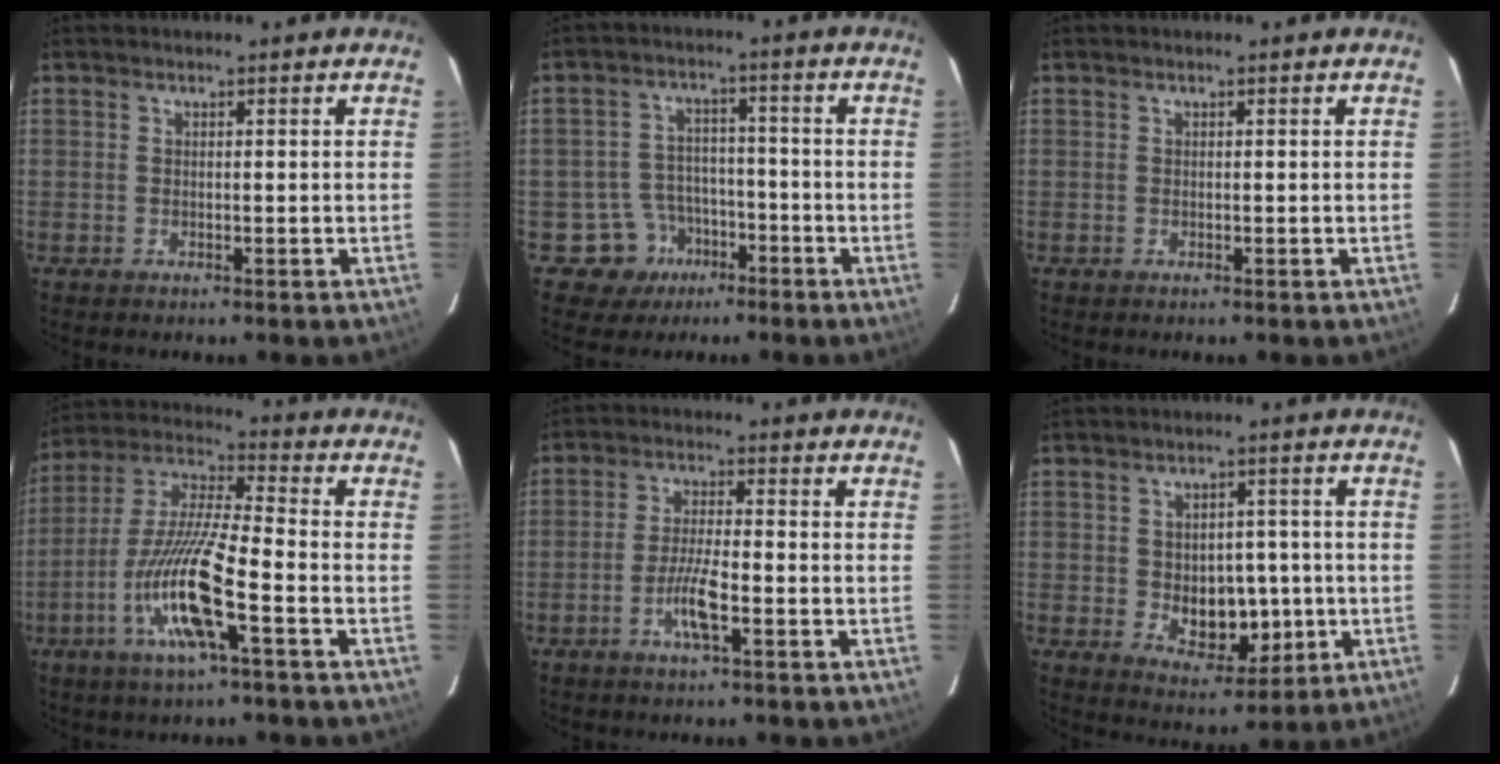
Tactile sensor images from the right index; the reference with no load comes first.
{"total": 6.8, "force": [-3.2, 6.0, -0.1], "torque": [0.011, 0.015, -0.044]}
{"total": 0.0}
{"total": 14.8, "force": [-5.4, 1.2, 13.7], "torque": [-0.281, -0.008, -0.105]}
{"total": 5.6, "force": [-2.3, 0.5, 5.1], "torque": [-0.098, -0.004, -0.044]}
{"total": 8.4, "force": [-0.9, 5.4, 6.3], "torque": [-0.084, 0.004, 0.001]}